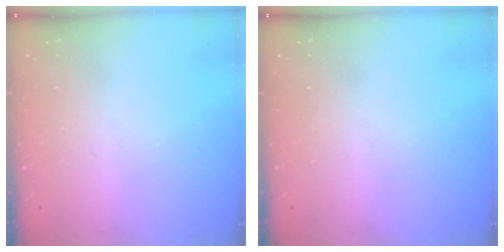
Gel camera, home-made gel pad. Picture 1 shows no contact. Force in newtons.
{"total": 0.0}